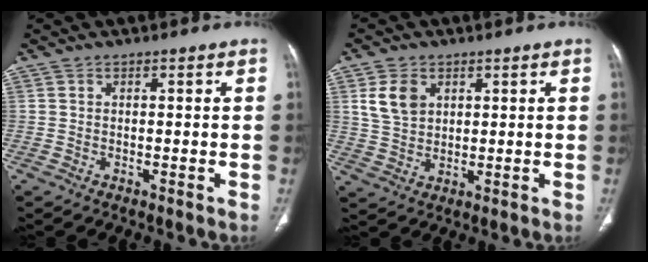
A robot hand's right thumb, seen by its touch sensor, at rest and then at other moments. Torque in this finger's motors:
{"motor_torque": [-0.29, 0.34, 0.67, 0.18, 0.04]}